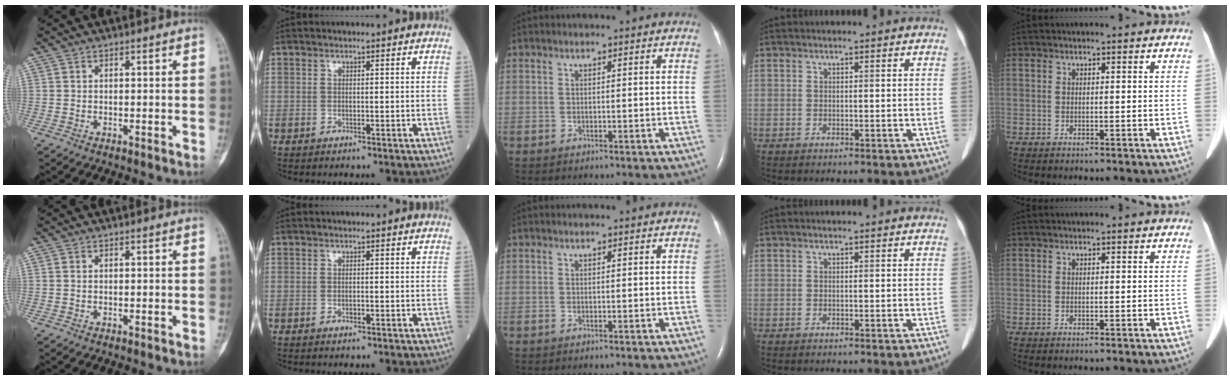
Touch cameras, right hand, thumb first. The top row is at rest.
{"index": {"total": 0.8, "force": [-0.4, 0.2, 0.6], "torque": [-0.014, 0.000, -0.006]}}